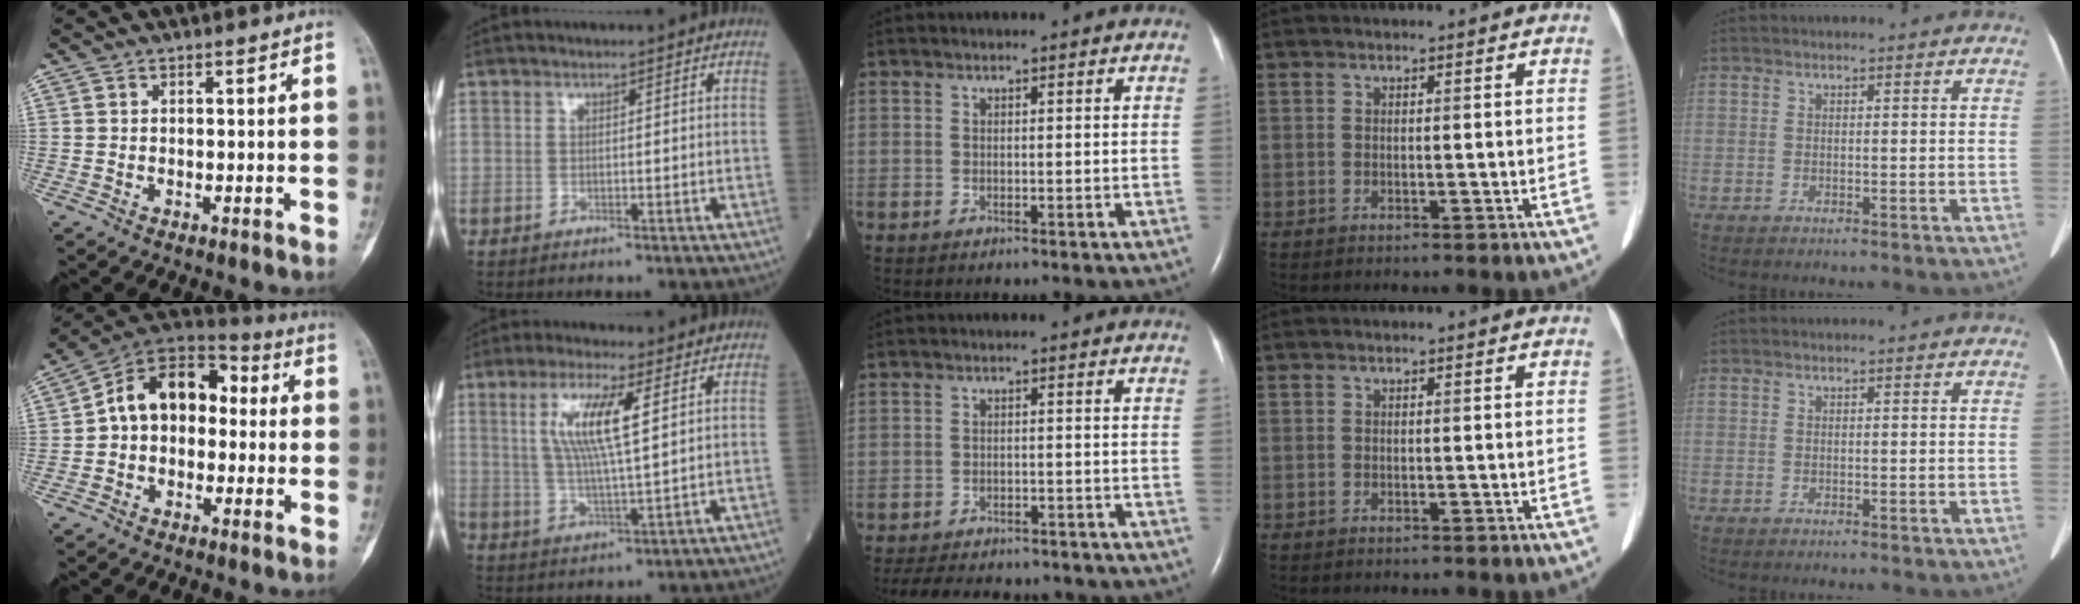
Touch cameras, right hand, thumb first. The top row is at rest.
{"thumb": {"total": 13.8, "force": [0.3, 9.8, 9.7], "torque": [-0.118, 0.050, -0.013]}, "index": {"total": 9.0, "force": [2.9, 1.0, 8.4], "torque": [-0.172, 0.003, 0.057]}, "middle": {"total": 17.7, "force": [-15.4, 5.6, 6.7], "torque": [-0.156, -0.013, -0.193]}}